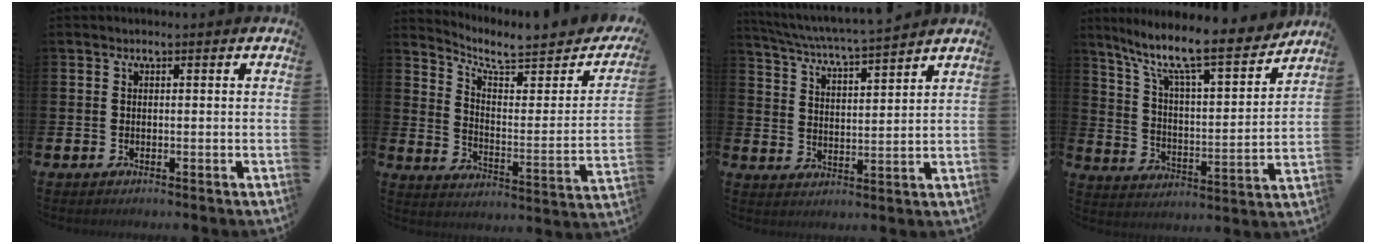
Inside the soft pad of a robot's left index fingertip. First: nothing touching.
{"total": 5.8, "force": [5.1, 1.3, 2.4], "torque": [-0.063, -0.048, 0.078]}
{"total": 5.4, "force": [5.1, -0.3, 1.5], "torque": [-0.052, -0.038, 0.088]}
{"total": 10.4, "force": [8.7, 1.6, 5.6], "torque": [-0.131, -0.063, 0.138]}